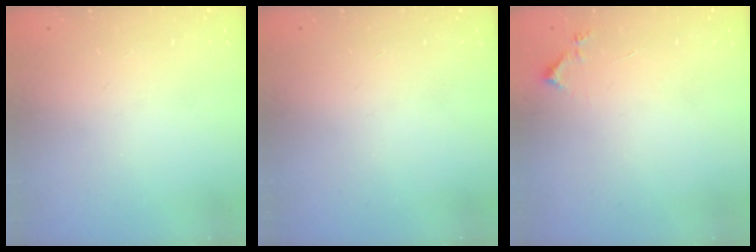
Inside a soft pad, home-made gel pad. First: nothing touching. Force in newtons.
{"total": 0.0}
{"total": 4.9, "press": 4.8, "slide": 0.5}